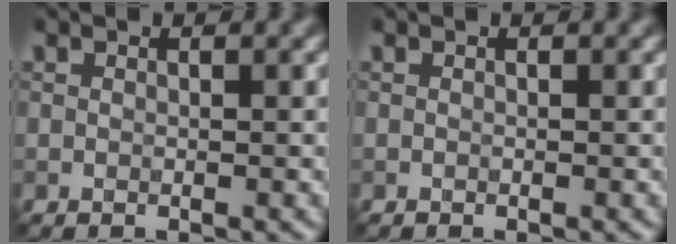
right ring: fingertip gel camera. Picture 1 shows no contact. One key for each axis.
{"total": 0.0}